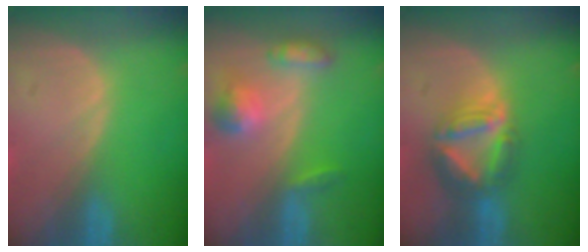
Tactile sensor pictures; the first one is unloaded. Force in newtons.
{"total": 5.8, "press": 5.4, "slide": 2.3}
{"total": 7.9, "press": 6.8, "slide": 4.0}